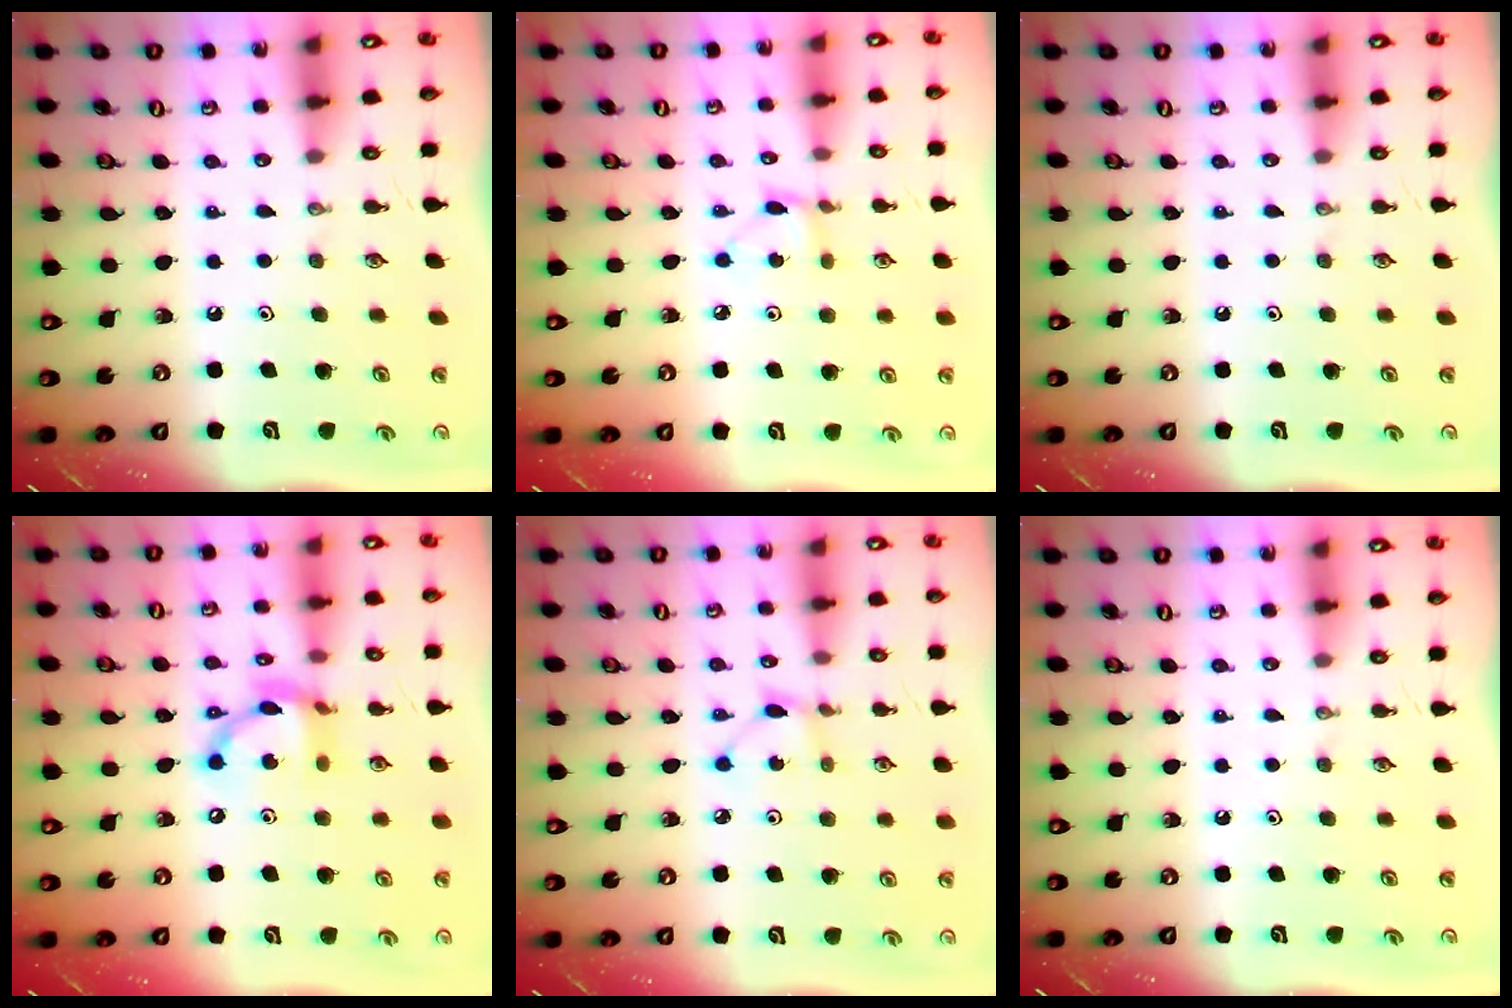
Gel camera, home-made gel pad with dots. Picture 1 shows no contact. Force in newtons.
{"total": 3.5, "press": 3.5, "slide": 0.4}
{"total": 0.0}
{"total": 13.4, "press": 13.3, "slide": 1.1}
{"total": 2.1, "press": 2.1, "slide": 0.2}
{"total": 0.0}